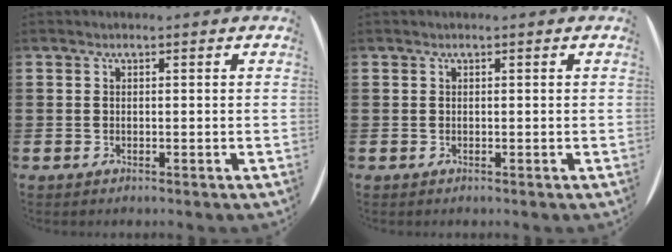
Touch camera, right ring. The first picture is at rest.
{"total": 0.0}